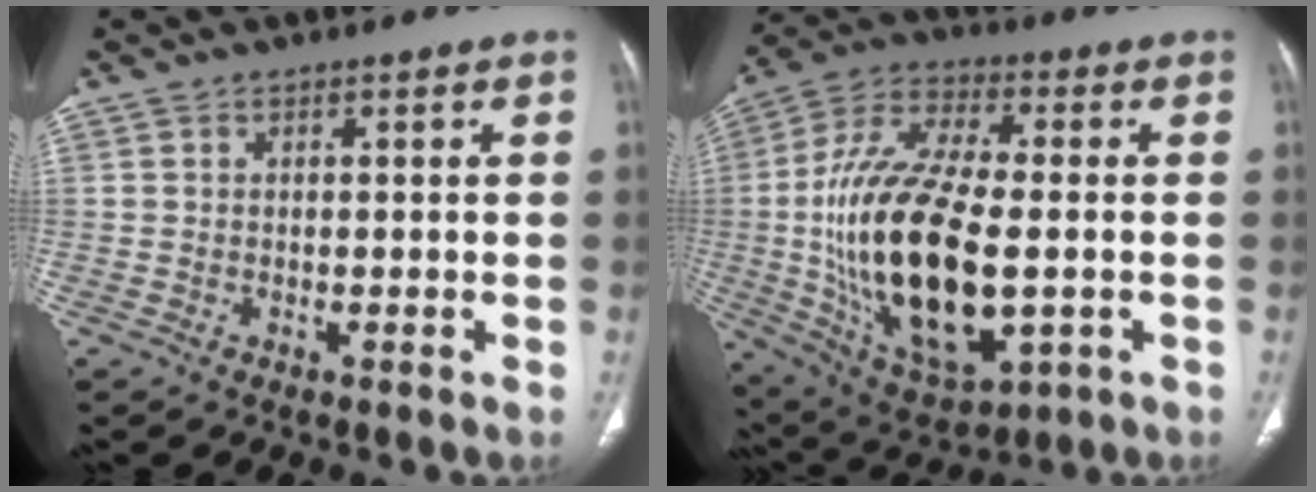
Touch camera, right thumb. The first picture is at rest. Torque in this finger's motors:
{"motor_torque": [-0.63, 2.90, 2.76, 0.00, 0.69]}